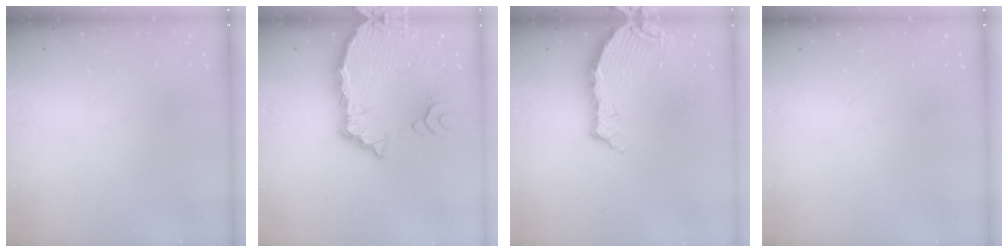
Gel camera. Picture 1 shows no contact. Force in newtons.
{"total": 10.7, "press": 10.6, "slide": 1.3}
{"total": 7.7, "press": 6.1, "slide": 4.8}
{"total": 0.0}